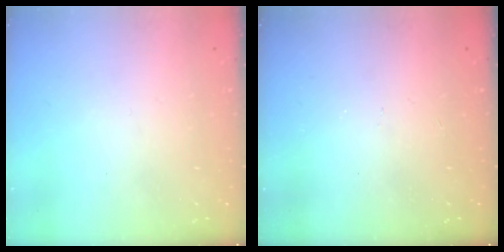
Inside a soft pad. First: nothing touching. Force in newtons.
{"total": 3.8, "press": 3.8, "slide": 0.7}